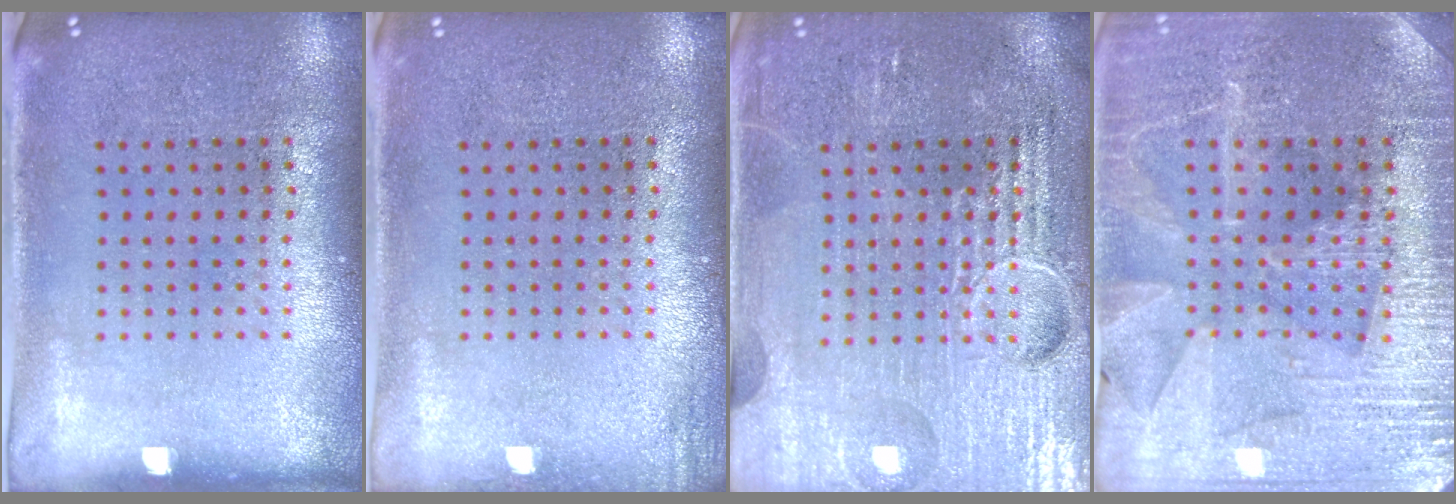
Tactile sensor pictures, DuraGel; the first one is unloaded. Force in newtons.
{"total": 0.9, "press": 0.9, "slide": 0.1}
{"total": 7.1, "press": 7.1, "slide": 0.9}
{"total": 3.5, "press": 3.4, "slide": 0.9}